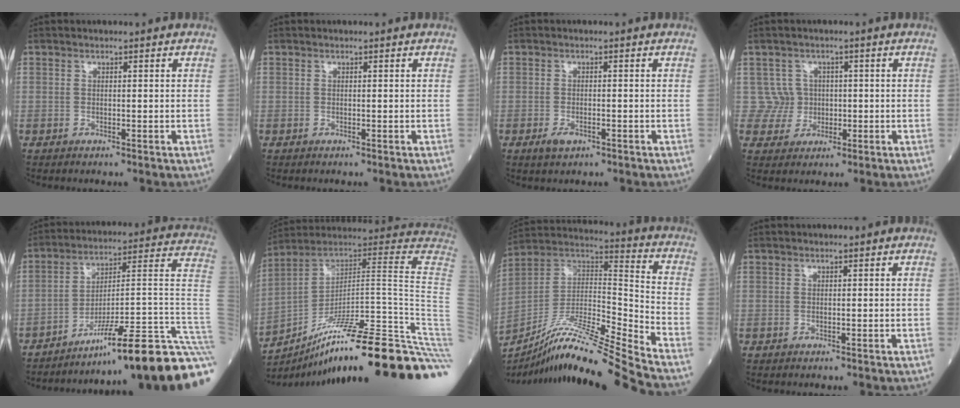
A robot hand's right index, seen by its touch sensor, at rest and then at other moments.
{"total": 0.0}
{"total": 2.2, "force": [-1.1, 1.1, 1.6], "torque": [-0.029, 0.000, -0.015]}
{"total": 4.1, "force": [0.6, 4.0, -0.7], "torque": [0.031, 0.010, 0.008]}
{"total": 25.3, "force": [-18.1, -0.8, 17.8], "torque": [-0.123, 0.015, -0.267]}
{"total": 32.1, "force": [-20.0, -1.0, 25.2], "torque": [-0.191, 0.020, -0.296]}
{"total": 20.8, "force": [-18.0, -2.2, 10.3], "torque": [-0.201, -0.006, -0.323]}
{"total": 0.0}